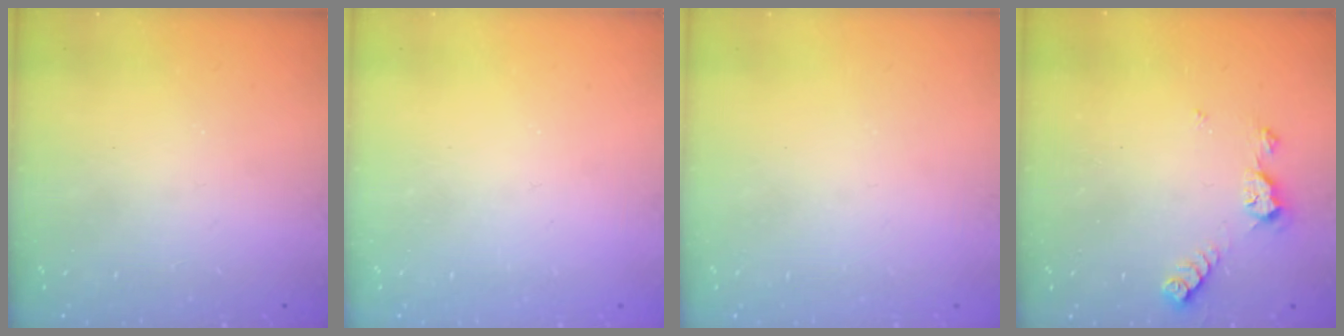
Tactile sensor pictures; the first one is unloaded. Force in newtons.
{"total": 0.0}
{"total": 0.0}
{"total": 5.5, "press": 5.4, "slide": 0.6}